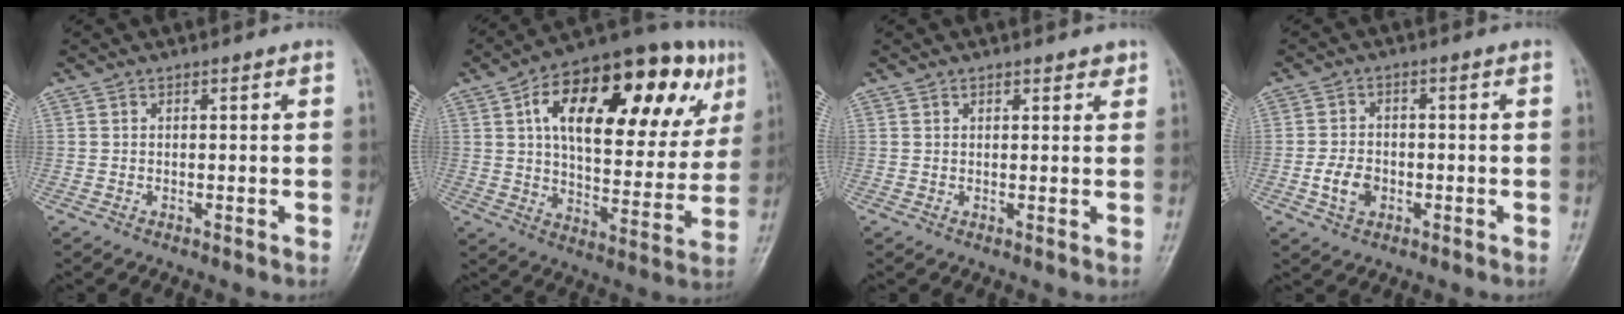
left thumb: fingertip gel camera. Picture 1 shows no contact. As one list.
[{"total": 29.6, "force": [11.2, 13.6, 23.8], "torque": [-0.320, 0.016, 0.168]}, {"total": 1.9, "force": [1.5, 0.9, 0.8], "torque": [0.004, -0.007, 0.014]}, {"total": 5.0, "force": [-1.6, 3.7, 3.0], "torque": [-0.047, 0.009, -0.031]}]